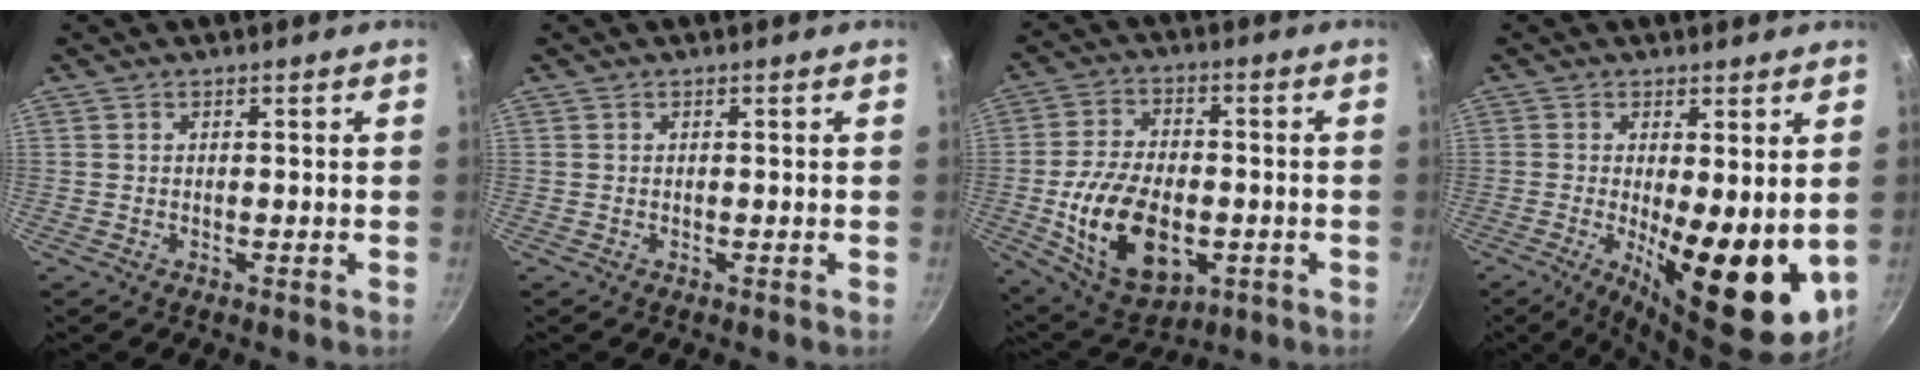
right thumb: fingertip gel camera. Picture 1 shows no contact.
{"total": 0.0}
{"total": 17.5, "force": [-3.6, 10.5, 13.6], "torque": [-0.233, 0.009, -0.047]}
{"total": 15.4, "force": [-1.0, 5.2, 14.5], "torque": [-0.185, -0.024, -0.003]}